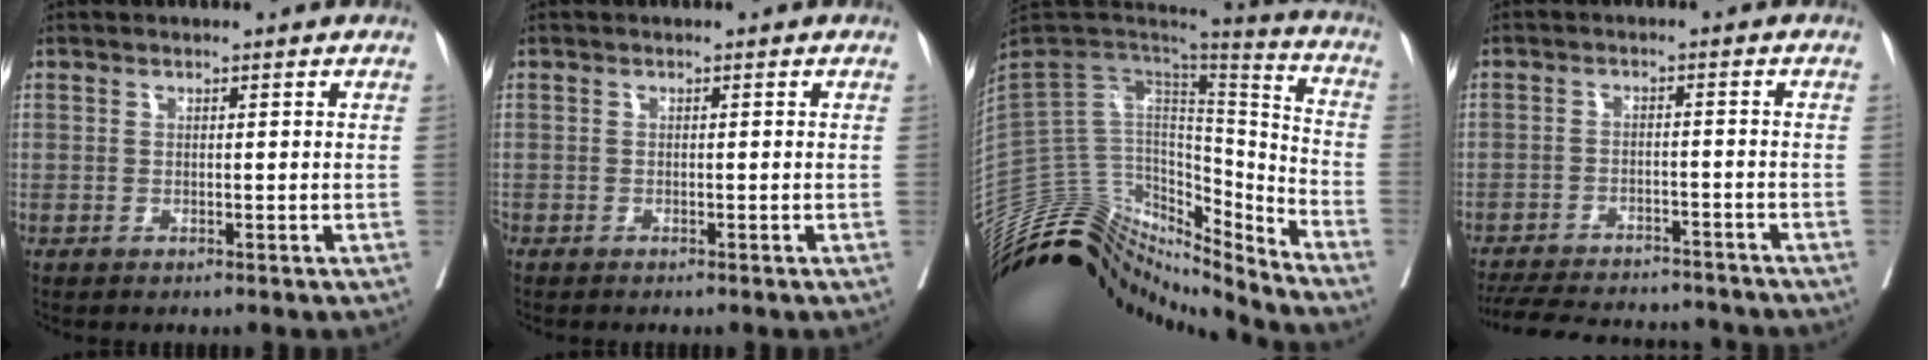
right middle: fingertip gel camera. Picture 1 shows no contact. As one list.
[{"total": 0.7, "force": [-0.6, -0.1, 0.2], "torque": [0.001, 0.001, -0.015]}, {"total": 20.3, "force": [-18.8, 6.5, 4.0], "torque": [-0.071, 0.104, -0.299]}, {"total": 16.3, "force": [-14.9, 3.9, 5.3], "torque": [-0.125, -0.008, -0.207]}]